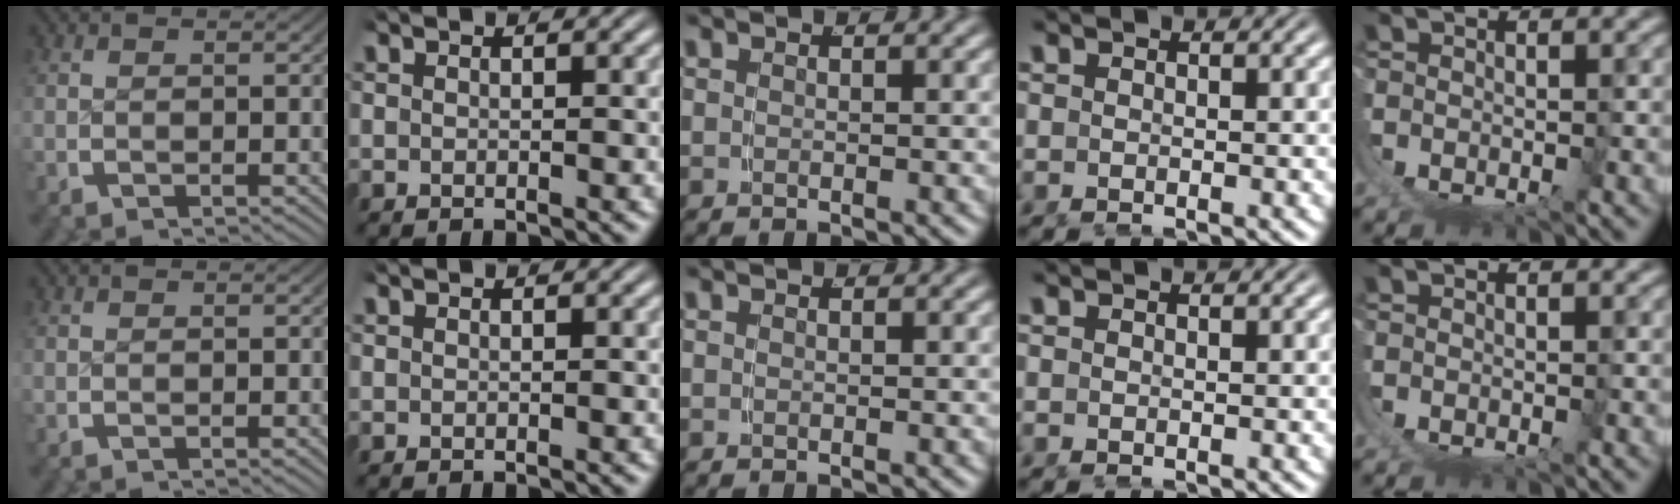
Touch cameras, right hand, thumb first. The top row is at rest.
{}